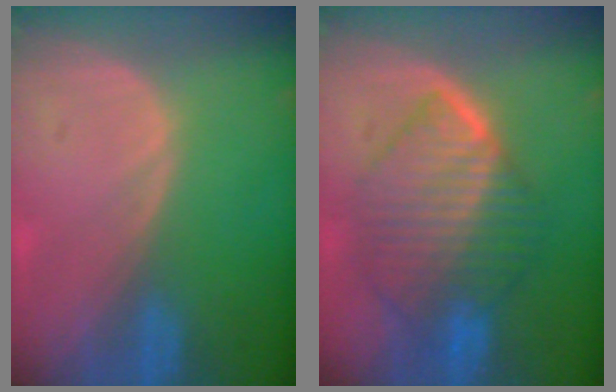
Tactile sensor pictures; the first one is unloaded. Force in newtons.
{"total": 10.2, "press": 10.1, "slide": 1.0}